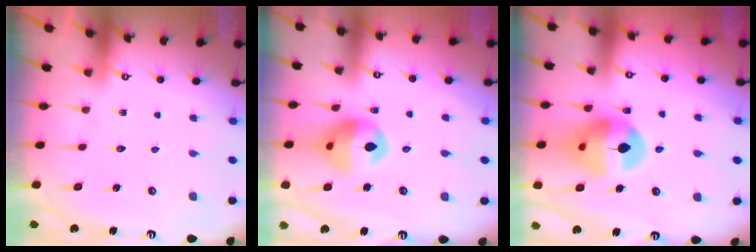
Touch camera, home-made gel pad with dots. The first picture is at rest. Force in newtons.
{"total": 13.4, "press": 13.3, "slide": 1.5}
{"total": 13.8, "press": 13.7, "slide": 1.5}